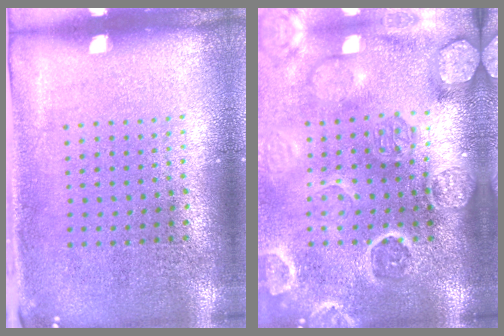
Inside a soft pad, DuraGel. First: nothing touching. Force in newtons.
{"total": 4.2, "press": 3.6, "slide": 2.2}